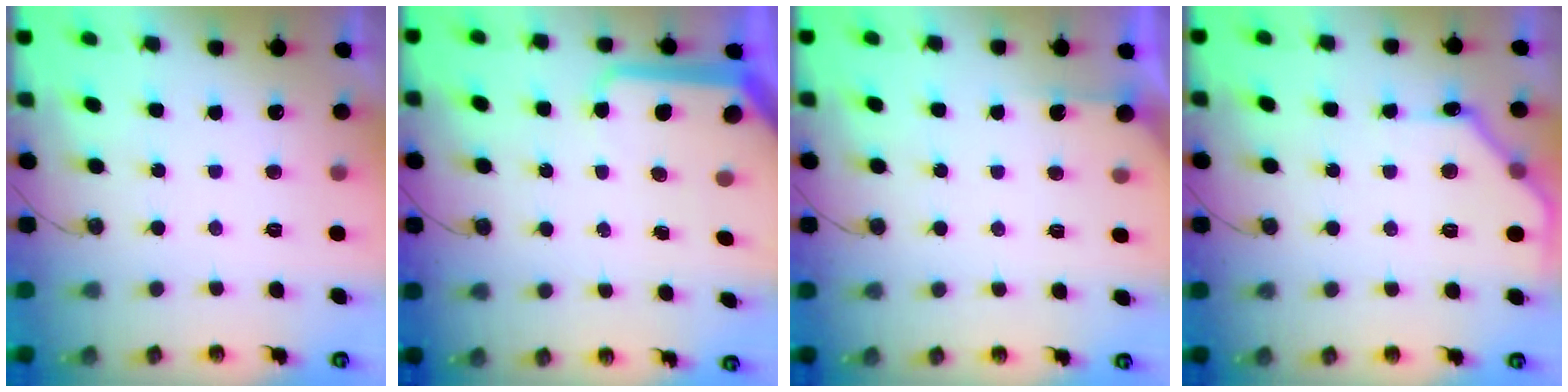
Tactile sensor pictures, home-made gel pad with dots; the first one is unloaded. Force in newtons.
{"total": 11.3, "press": 11.2, "slide": 1.1}
{"total": 2.9, "press": 2.9, "slide": 0.3}
{"total": 9.4, "press": 9.4, "slide": 0.5}